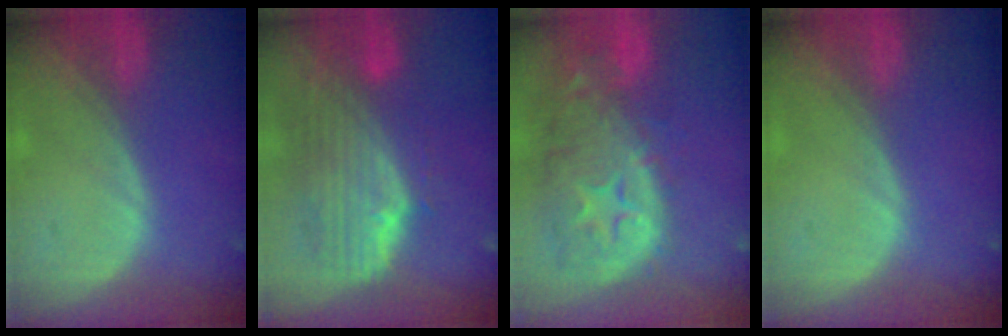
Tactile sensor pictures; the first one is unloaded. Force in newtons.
{"total": 9.9, "press": 8.8, "slide": 4.5}
{"total": 13.9, "press": 11.1, "slide": 8.3}
{"total": 0.0}